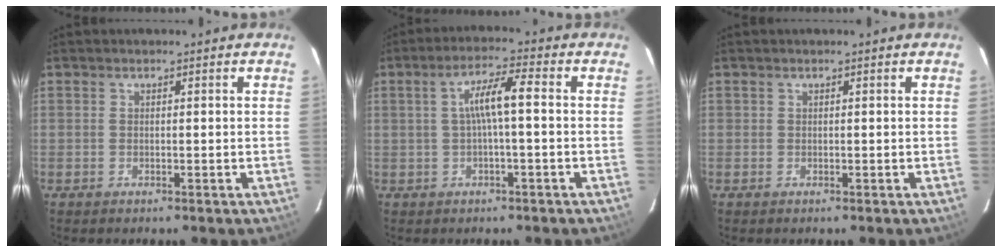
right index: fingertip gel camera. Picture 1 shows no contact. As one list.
[{"total": 5.5, "force": [-0.2, 0.3, 5.5], "torque": [-0.105, 0.010, 0.001]}, {"total": 0.0}]